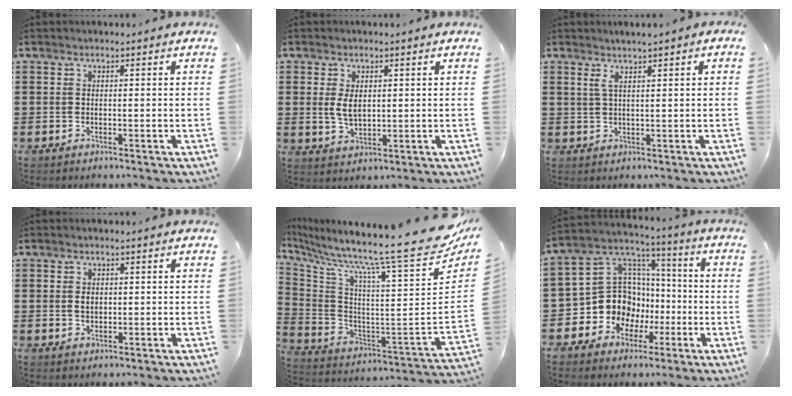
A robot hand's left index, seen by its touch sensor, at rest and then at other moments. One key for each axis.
{"total": 3.9, "fx": 0.8, "fy": 2.0, "fz": 3.2, "tx": -0.074, "ty": 0.002, "tz": 0.013}
{"total": 2.0, "fx": 0.8, "fy": 0.0, "fz": 1.8, "tx": -0.044, "ty": -0.005, "tz": 0.011}
{"total": 1.4, "fx": 0.4, "fy": 0.9, "fz": 1.0, "tx": -0.024, "ty": 0.006, "tz": 0.007}
{"total": 13.7, "fx": 11.2, "fy": 0.2, "fz": 7.9, "tx": -0.145, "ty": -0.107, "tz": 0.169}
{"total": 12.3, "fx": -2.9, "fy": 11.2, "fz": 4.4, "tx": -0.130, "ty": 0.000, "tz": -0.046}